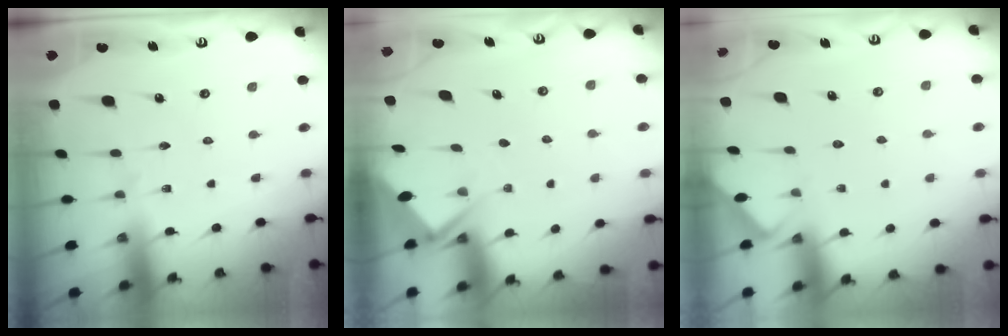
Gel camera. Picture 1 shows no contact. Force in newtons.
{"total": 2.8, "press": 2.8, "slide": 0.4}
{"total": 1.7, "press": 1.7, "slide": 0.3}